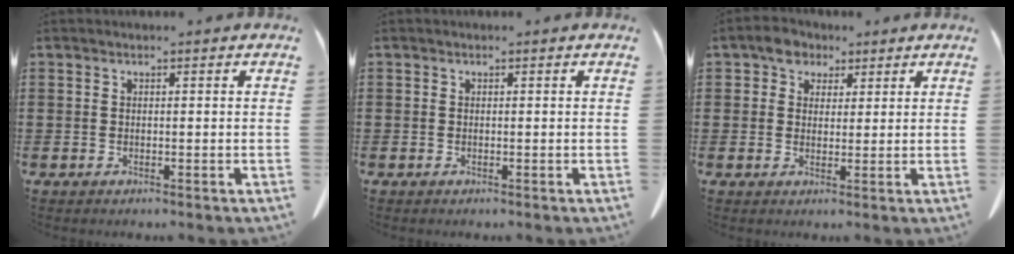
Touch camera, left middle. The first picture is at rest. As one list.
[{"total": 0.0}, {"total": 3.9, "force": [2.5, 2.9, 0.9], "torque": [-0.025, 0.011, 0.043]}]